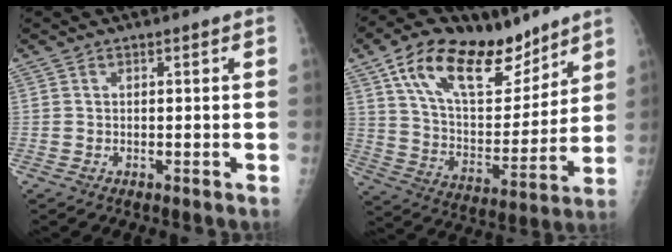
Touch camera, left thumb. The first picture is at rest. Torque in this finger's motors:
{"motor_torque": [0.44, 0.44, 1.44, -1.33, 0.36]}